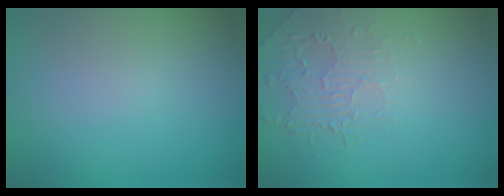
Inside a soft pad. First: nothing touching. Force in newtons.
{"total": 2.0, "press": 0.9, "slide": 1.8}